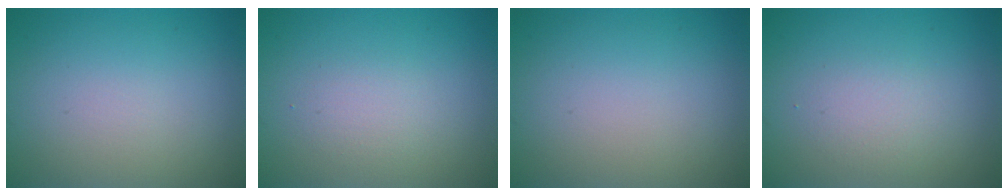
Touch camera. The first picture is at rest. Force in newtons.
{"total": 1.4, "press": 1.4, "slide": 0.0}
{"total": 0.0}
{"total": 1.7, "press": 1.7, "slide": 0.0}